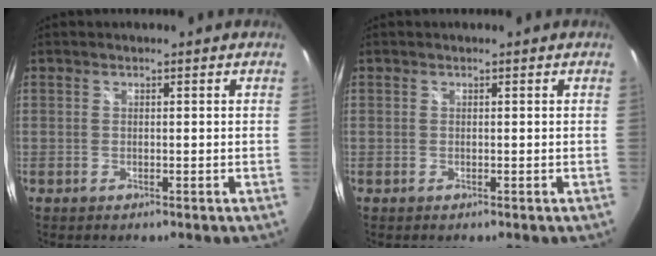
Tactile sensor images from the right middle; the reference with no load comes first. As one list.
[{"total": 0.0}]